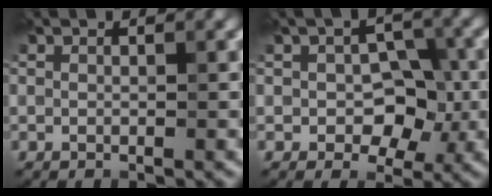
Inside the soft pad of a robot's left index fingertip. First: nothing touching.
{"total": 4.6, "force": [-0.6, 3.1, 3.4], "torque": [-0.038, -0.001, -0.011]}